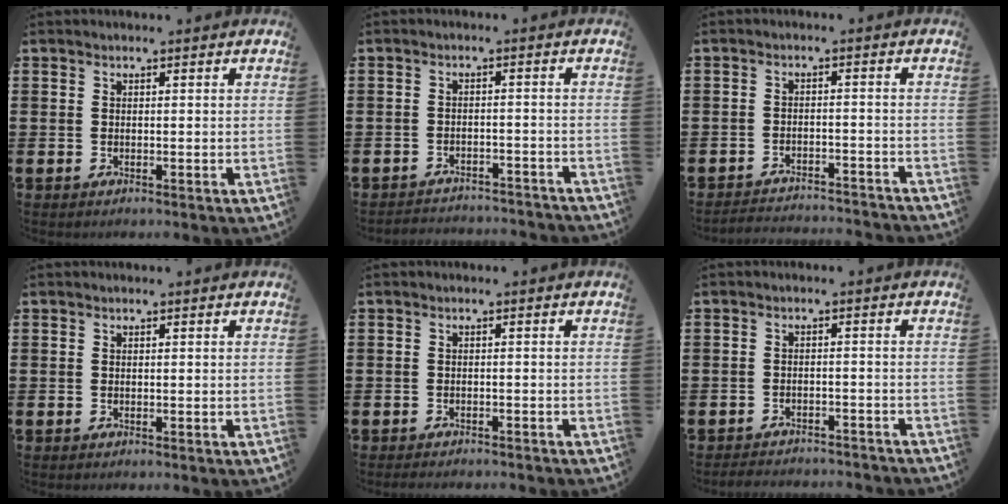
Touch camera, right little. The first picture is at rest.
{"total": 2.3, "force": [-2.3, -0.1, -0.3], "torque": [-0.002, 0.004, -0.052]}
{"total": 2.7, "force": [-2.7, -0.1, -0.1], "torque": [-0.004, 0.003, -0.059]}
{"total": 0.0}
{"total": 1.0, "force": [-0.9, 0.0, 0.1], "torque": [-0.003, -0.001, -0.019]}
{"total": 2.3, "force": [-2.3, -0.1, 0.0], "torque": [-0.004, 0.004, -0.049]}